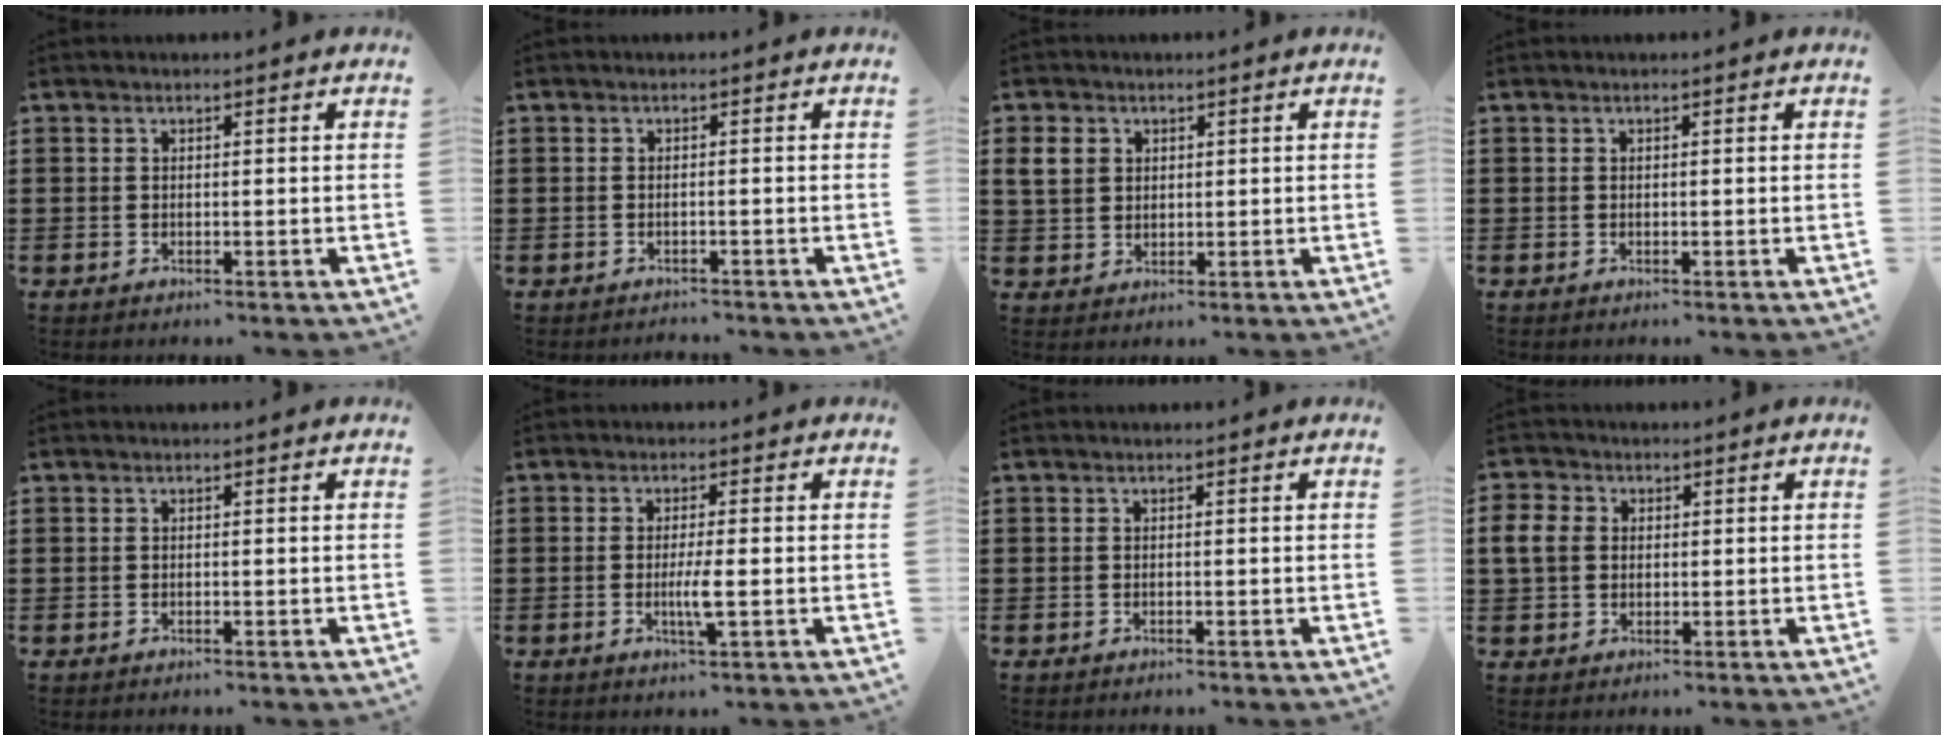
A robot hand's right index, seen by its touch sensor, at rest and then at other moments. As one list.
[{"total": 0.8, "force": [-0.7, 0.3, 0.1], "torque": [-0.003, 0.000, -0.016]}, {"total": 4.0, "force": [1.5, 3.4, 1.5], "torque": [-0.051, 0.009, 0.025]}, {"total": 0.0}, {"total": 0.0}, {"total": 3.7, "force": [-0.8, 0.2, 3.6], "torque": [-0.071, -0.008, -0.017]}, {"total": 0.0}, {"total": 4.1, "force": [0.5, 3.6, 2.0], "torque": [-0.065, 0.008, 0.002]}]